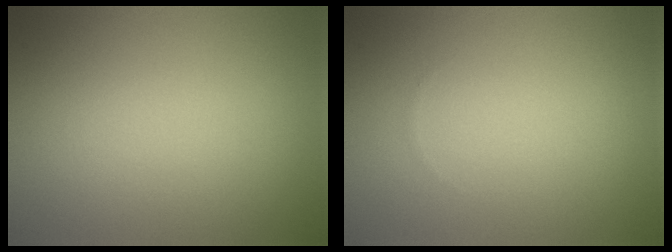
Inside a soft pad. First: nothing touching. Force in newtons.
{"total": 0.0}